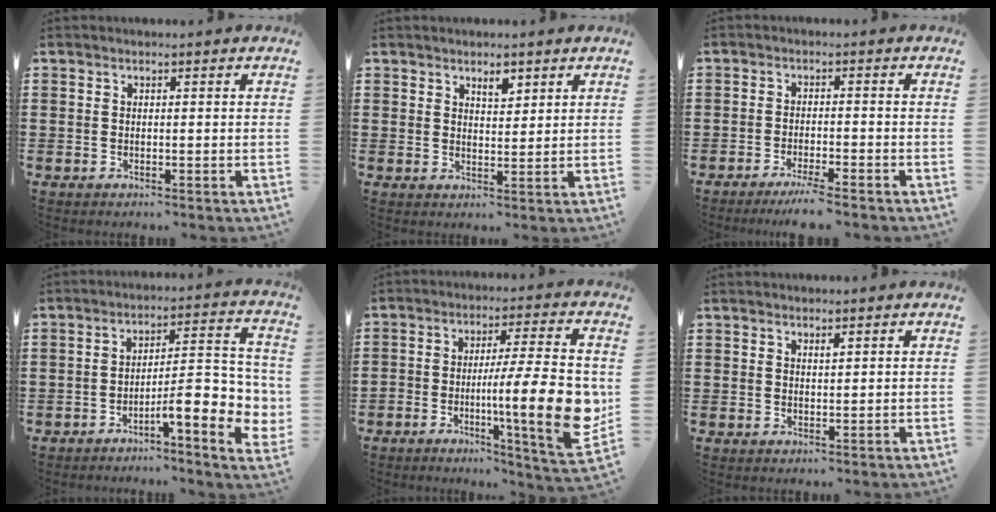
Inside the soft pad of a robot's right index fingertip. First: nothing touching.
{"total": 2.8, "force": [2.2, 1.2, 1.3], "torque": [-0.021, 0.002, 0.038]}
{"total": 3.4, "force": [-3.0, -0.4, 1.7], "torque": [-0.027, -0.006, -0.054]}
{"total": 9.3, "force": [-3.4, 2.3, 8.4], "torque": [-0.115, -0.021, -0.061]}
{"total": 14.3, "force": [-2.7, 2.0, 13.9], "torque": [-0.208, -0.014, -0.049]}
{"total": 0.8, "force": [0.6, 0.2, 0.3], "torque": [-0.008, 0.000, 0.012]}